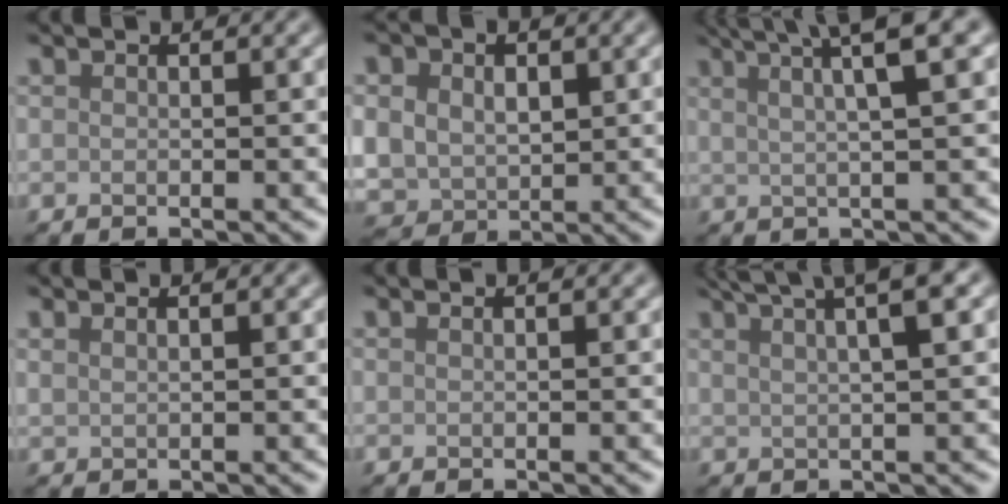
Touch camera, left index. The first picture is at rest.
{"total": 8.3, "force": [1.5, 6.7, 4.6], "torque": [-0.079, 0.017, 0.013]}
{"total": 6.8, "force": [3.6, 1.5, 5.6], "torque": [-0.067, 0.025, 0.039]}
{"total": 1.1, "force": [1.0, 0.3, 0.4], "torque": [-0.009, 0.001, 0.013]}
{"total": 0.8, "force": [0.6, 0.3, 0.5], "torque": [-0.003, 0.001, 0.001]}
{"total": 7.6, "force": [4.9, 2.3, 5.4], "torque": [-0.057, 0.039, 0.040]}